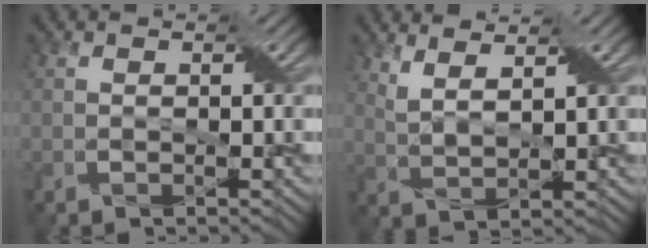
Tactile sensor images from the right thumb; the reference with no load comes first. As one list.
[{"total": 3.9, "force": [3.1, 0.8, 2.2], "torque": [-0.052, -0.005, 0.061]}]